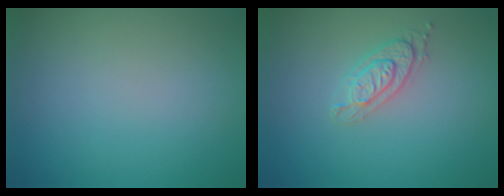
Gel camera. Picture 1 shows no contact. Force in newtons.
{"total": 2.1, "press": 2.1, "slide": 0.3}